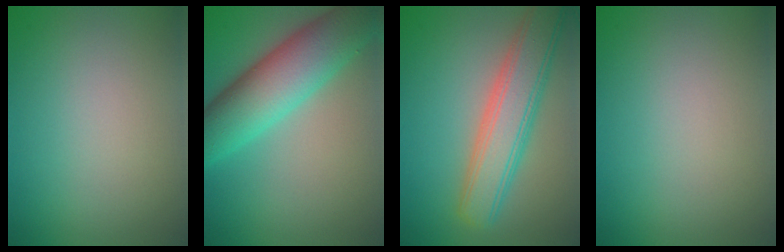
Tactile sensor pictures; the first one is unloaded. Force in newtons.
{"total": 8.9, "press": 8.9, "slide": 0.1}
{"total": 6.4, "press": 6.4, "slide": 0.3}
{"total": 0.0}